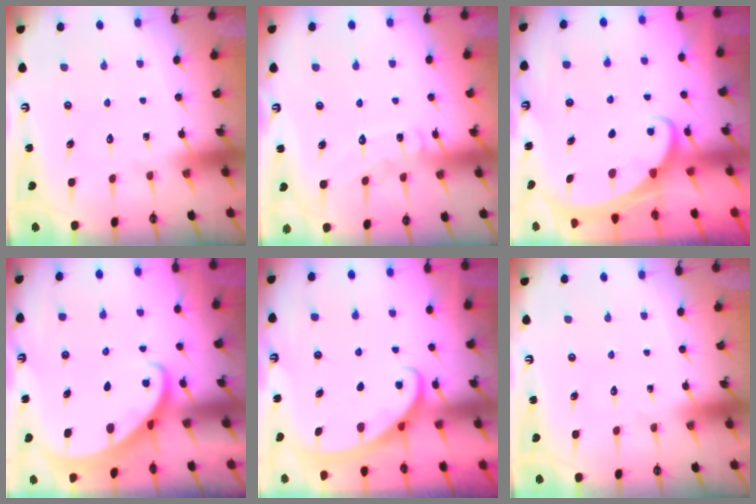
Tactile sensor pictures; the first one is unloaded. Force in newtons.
{"total": 8.5, "press": 8.5, "slide": 0.6}
{"total": 1.9, "press": 1.9, "slide": 0.3}
{"total": 2.7, "press": 2.7, "slide": 0.3}
{"total": 3.0, "press": 3.0, "slide": 0.4}
{"total": 0.0}